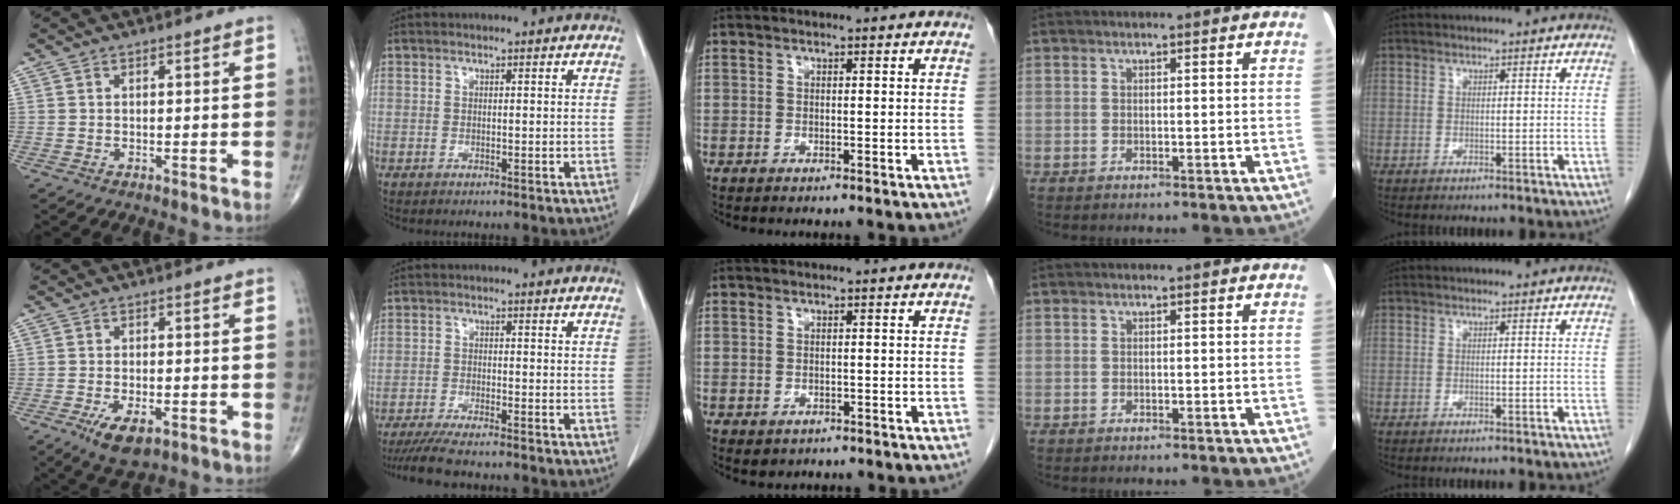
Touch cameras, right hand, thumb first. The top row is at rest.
{"thumb": {"total": 6.6, "force": [-3.2, 2.9, 5.0], "torque": [-0.088, 0.000, -0.047]}, "index": {"total": 7.5, "force": [-6.4, 0.5, 3.8], "torque": [-0.057, -0.019, -0.108]}, "middle": {"total": 1.4, "force": [-0.7, 1.1, 0.5], "torque": [-0.009, 0.000, -0.002]}}